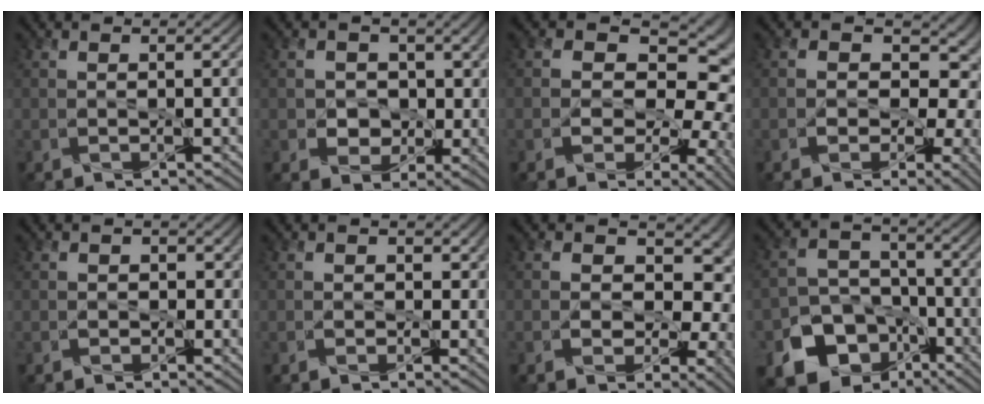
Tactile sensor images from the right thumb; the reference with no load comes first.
{"total": 7.8, "force": [0.1, 6.7, 4.1], "torque": [-0.079, -0.005, -0.005]}
{"total": 14.8, "force": [-0.3, 10.8, 10.2], "torque": [-0.144, -0.001, -0.002]}
{"total": 9.5, "force": [-1.0, 7.1, 6.2], "torque": [-0.082, -0.006, -0.014]}
{"total": 2.8, "force": [-0.3, 2.6, 1.1], "torque": [-0.020, 0.007, -0.008]}
{"total": 2.9, "force": [-0.1, 2.7, 1.2], "torque": [-0.025, 0.005, -0.004]}
{"total": 10.3, "force": [-0.6, 7.6, 7.0], "torque": [-0.098, -0.007, -0.004]}
{"total": 12.4, "force": [-6.4, 9.5, 4.8], "torque": [-0.117, -0.024, -0.111]}